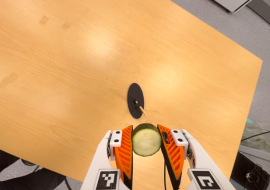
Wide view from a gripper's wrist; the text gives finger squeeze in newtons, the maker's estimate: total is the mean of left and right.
{"total": 11.2, "left": 10.4, "right": 11.9}